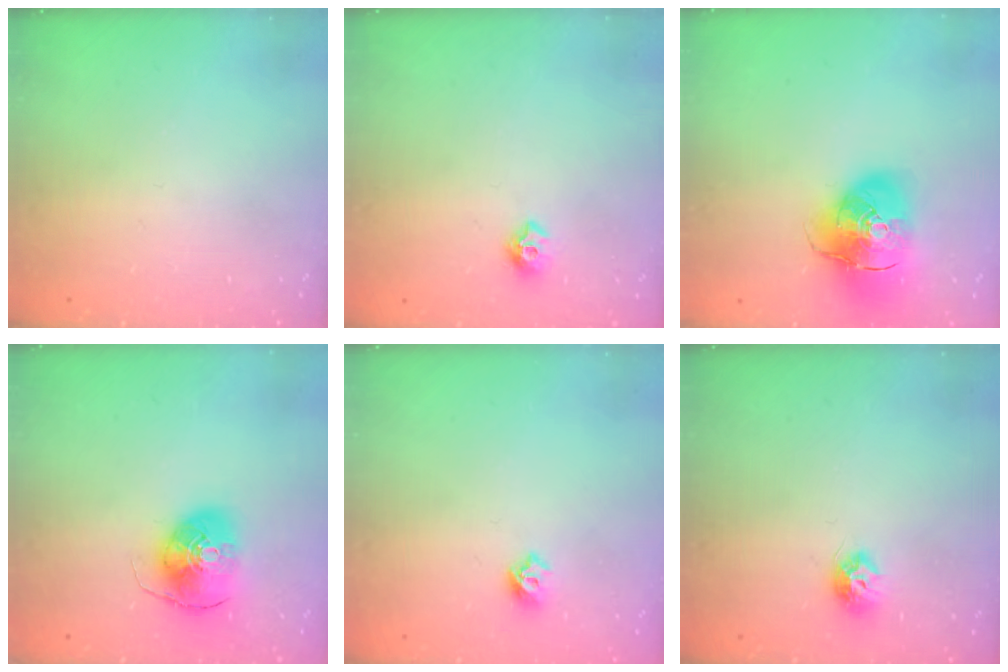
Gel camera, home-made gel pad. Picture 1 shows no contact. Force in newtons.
{"total": 7.9, "press": 7.8, "slide": 0.7}
{"total": 17.0, "press": 16.8, "slide": 2.6}
{"total": 10.2, "press": 10.1, "slide": 1.5}
{"total": 5.4, "press": 5.3, "slide": 1.0}
{"total": 7.6, "press": 7.6, "slide": 0.2}